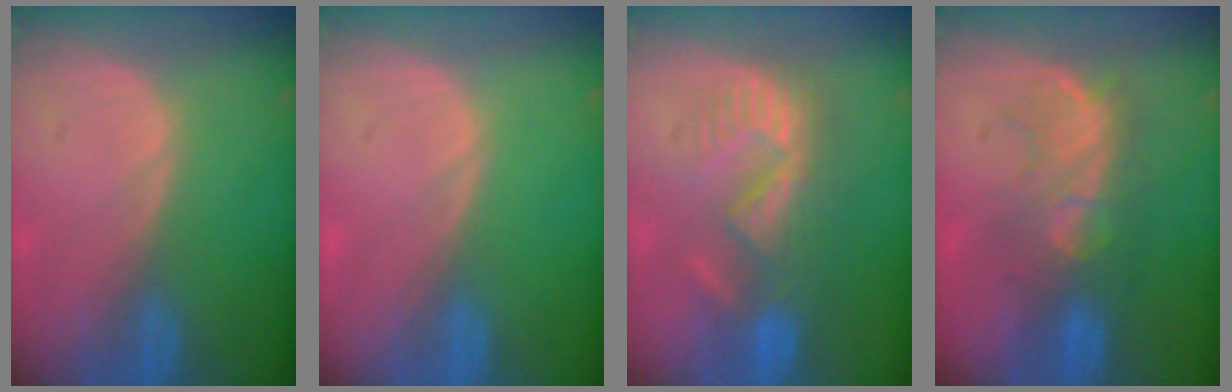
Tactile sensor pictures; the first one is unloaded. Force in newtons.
{"total": 0.0}
{"total": 8.7, "press": 8.1, "slide": 3.0}
{"total": 7.8, "press": 7.7, "slide": 1.3}